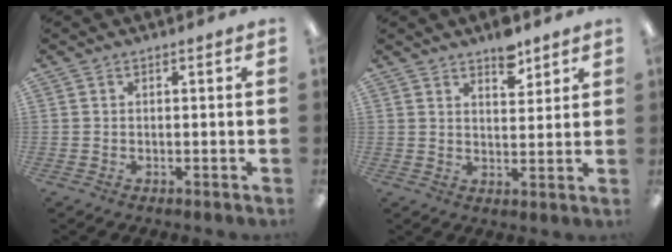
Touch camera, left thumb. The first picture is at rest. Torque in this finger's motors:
{"motor_torque": [0.45, 0.17, 0.47, -0.20, 0.00]}